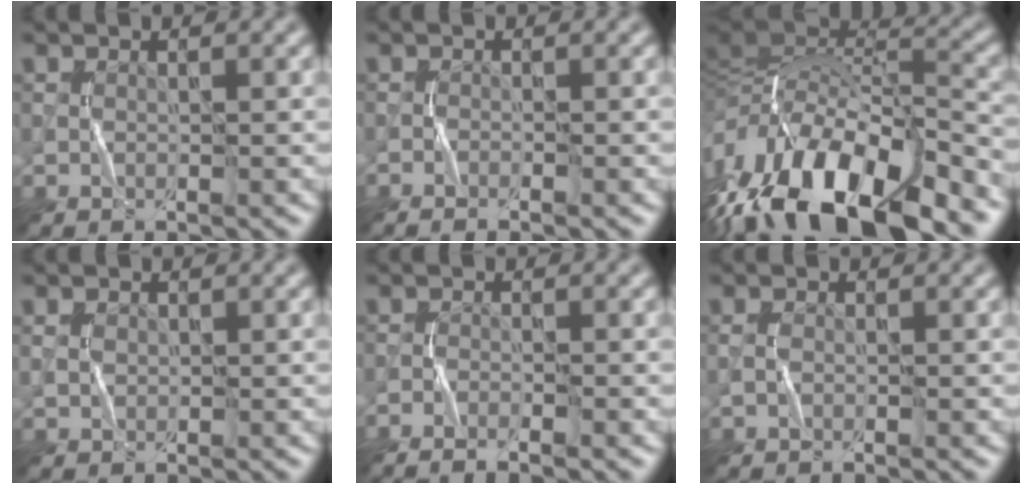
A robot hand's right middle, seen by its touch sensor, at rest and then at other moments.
{"total": 1.3, "force": [-1.0, 0.0, 0.8], "torque": [-0.022, 0.003, -0.021]}
{"total": 18.1, "force": [-8.7, 7.8, 13.9], "torque": [-0.260, 0.006, -0.149]}
{"total": 1.1, "force": [0.2, 0.9, 0.6], "torque": [-0.014, 0.004, 0.003]}
{"total": 3.0, "force": [-2.4, 0.2, 1.7], "torque": [-0.044, -0.005, -0.047]}
{"total": 0.9, "force": [-0.4, 0.3, 0.7], "torque": [-0.018, 0.003, -0.011]}